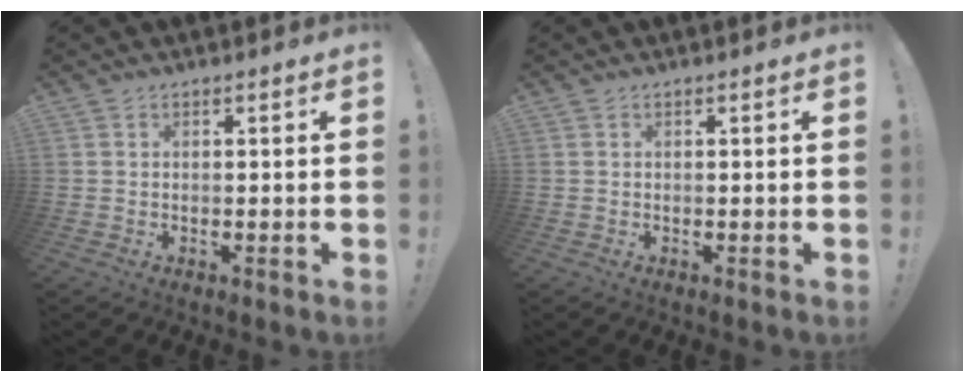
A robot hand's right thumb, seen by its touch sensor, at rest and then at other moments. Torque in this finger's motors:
{"motor_torque": [-0.01, 0.01, 0.00, 0.00, 0.04]}